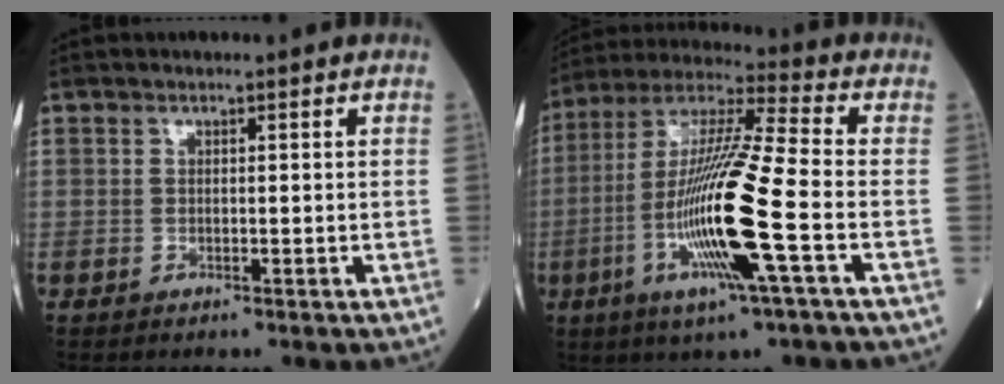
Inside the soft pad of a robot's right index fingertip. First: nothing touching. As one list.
[{"total": 17.6, "force": [-4.7, 0.0, 17.0], "torque": [-0.345, -0.014, -0.094]}]